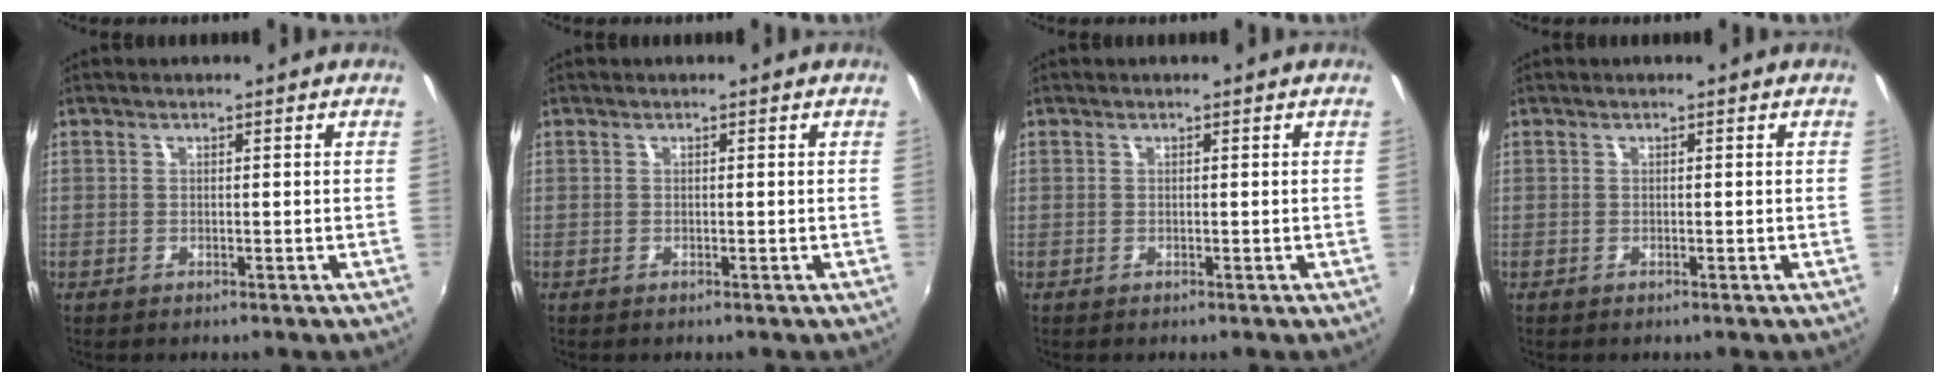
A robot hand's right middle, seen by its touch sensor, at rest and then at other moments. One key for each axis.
{"total": 0.0}
{"total": 0.0}
{"total": 0.0}